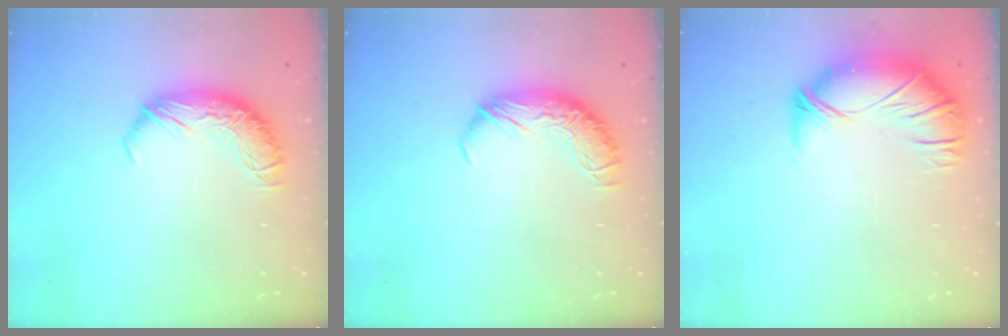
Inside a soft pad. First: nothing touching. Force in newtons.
{"total": 0.0}
{"total": 2.7, "press": 1.1, "slide": 2.5}